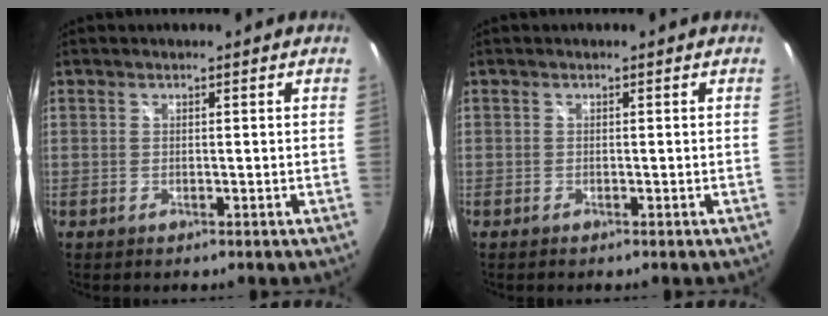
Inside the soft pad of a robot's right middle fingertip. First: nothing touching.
{"total": 0.0}